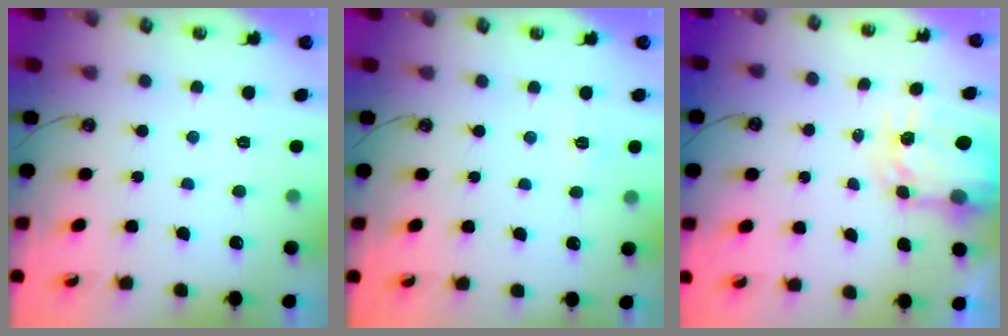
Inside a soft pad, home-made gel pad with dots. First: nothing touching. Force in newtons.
{"total": 3.9, "press": 3.8, "slide": 0.5}
{"total": 4.4, "press": 4.3, "slide": 0.9}